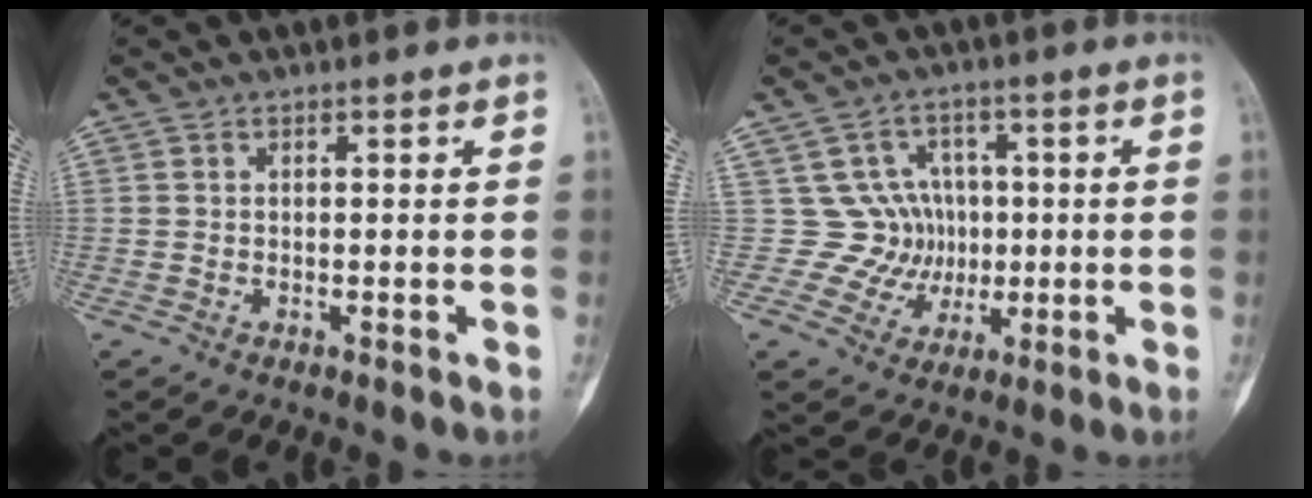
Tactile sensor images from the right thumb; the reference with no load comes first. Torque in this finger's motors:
{"motor_torque": [-0.21, 0.31, 0.04, 0.10, -0.10]}